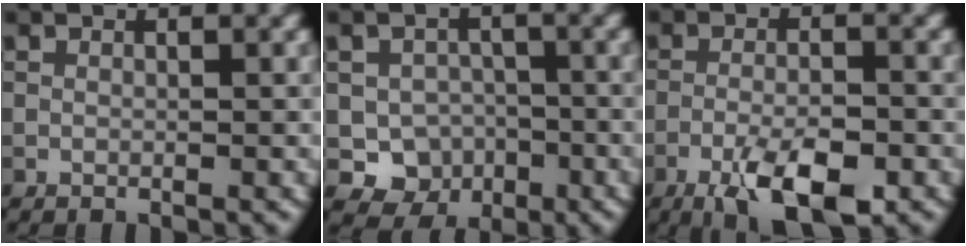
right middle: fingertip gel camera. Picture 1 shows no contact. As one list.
[{"total": 5.2, "force": [-2.0, 4.6, 1.5], "torque": [-0.007, -0.008, -0.029]}, {"total": 6.5, "force": [-3.7, 2.1, 4.9], "torque": [-0.088, -0.004, -0.063]}]